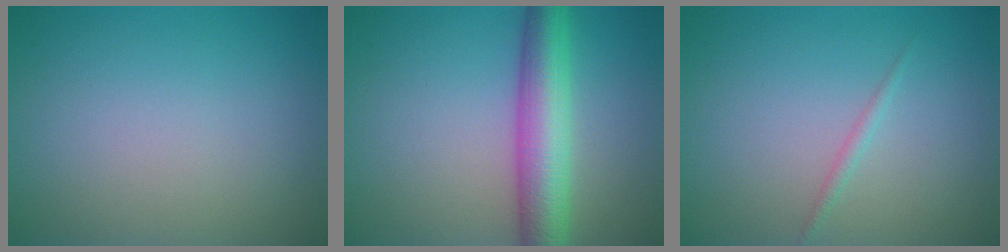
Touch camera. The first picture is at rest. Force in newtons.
{"total": 6.6, "press": 6.6, "slide": 0.0}
{"total": 0.8, "press": 0.8, "slide": 0.1}